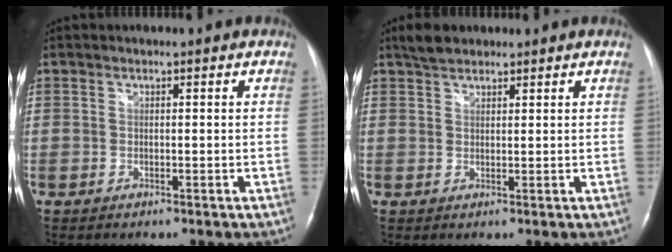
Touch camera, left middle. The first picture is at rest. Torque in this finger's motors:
{"motor_torque": [0.06, -0.02, -0.01, 0.02]}